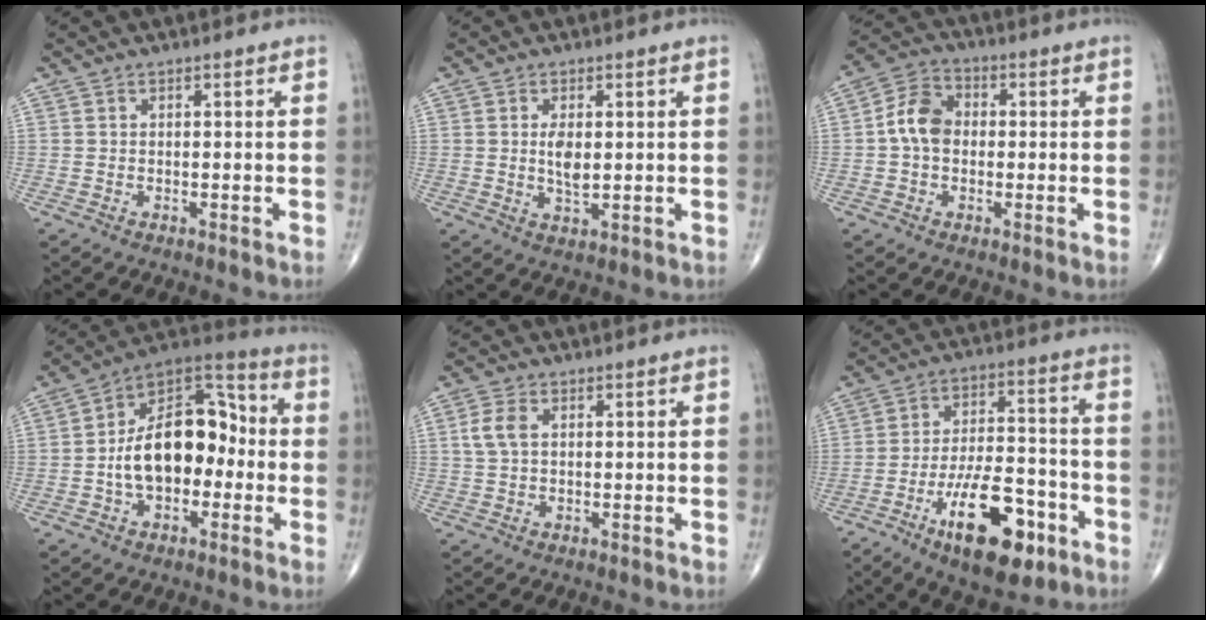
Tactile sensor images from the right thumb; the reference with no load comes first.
{"total": 4.1, "force": [0.5, 1.8, 3.6], "torque": [-0.065, -0.010, 0.011]}
{"total": 7.7, "force": [-0.2, 5.7, 5.1], "torque": [-0.086, 0.024, -0.015]}
{"total": 17.7, "force": [-1.7, 10.7, 14.0], "torque": [-0.204, 0.044, -0.038]}
{"total": 4.1, "force": [0.9, 2.5, 3.1], "torque": [-0.072, 0.006, 0.018]}
{"total": 17.3, "force": [-8.6, 7.0, 13.3], "torque": [-0.198, 0.047, -0.133]}